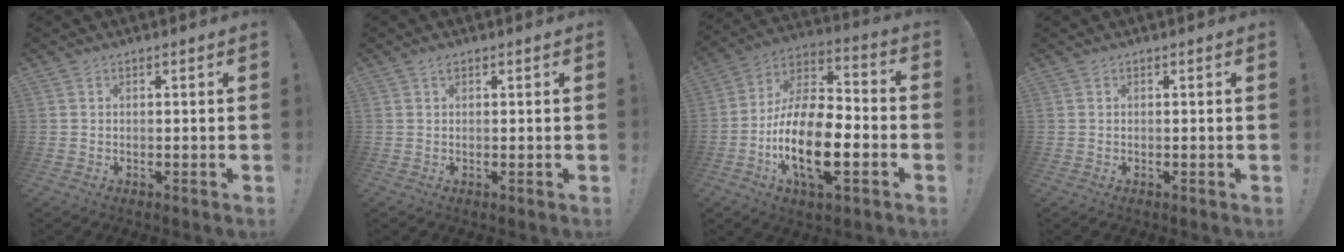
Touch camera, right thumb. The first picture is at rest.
{"total": 0.8, "force": [0.5, 0.2, 0.6], "torque": [-0.004, -0.002, 0.007]}
{"total": 20.0, "force": [-7.2, 9.2, 16.2], "torque": [-0.318, 0.025, -0.122]}
{"total": 0.0}